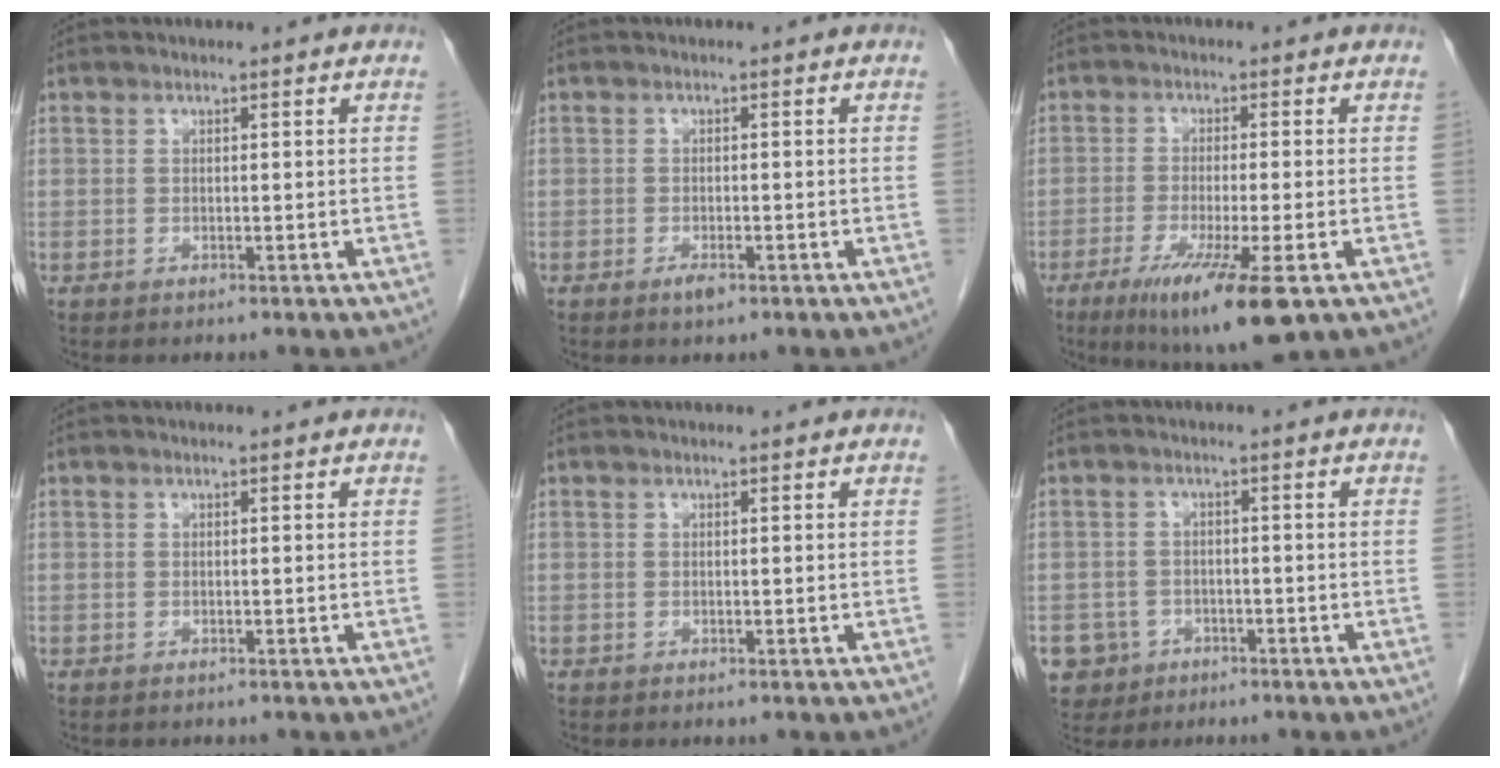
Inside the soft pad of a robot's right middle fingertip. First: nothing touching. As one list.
[{"total": 1.6, "force": [-1.0, 0.6, 1.1], "torque": [-0.020, 0.000, -0.012]}, {"total": 11.1, "force": [-5.8, 0.8, 9.4], "torque": [-0.159, -0.034, -0.093]}, {"total": 0.8, "force": [-0.7, 0.4, 0.1], "torque": [-0.009, 0.000, -0.010]}, {"total": 0.0}, {"total": 5.3, "force": [-2.7, 4.6, 0.3], "torque": [-0.010, 0.008, -0.040]}]